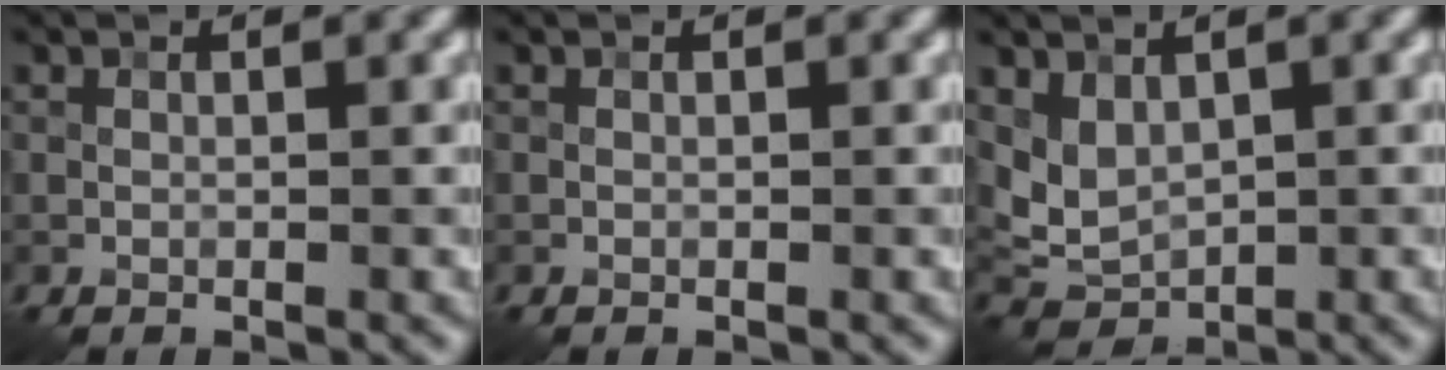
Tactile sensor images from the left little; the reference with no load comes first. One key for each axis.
{"total": 0.0}
{"total": 2.9, "fx": 1.0, "fy": 2.0, "fz": 1.8, "tx": -0.040, "ty": -0.006, "tz": 0.027}